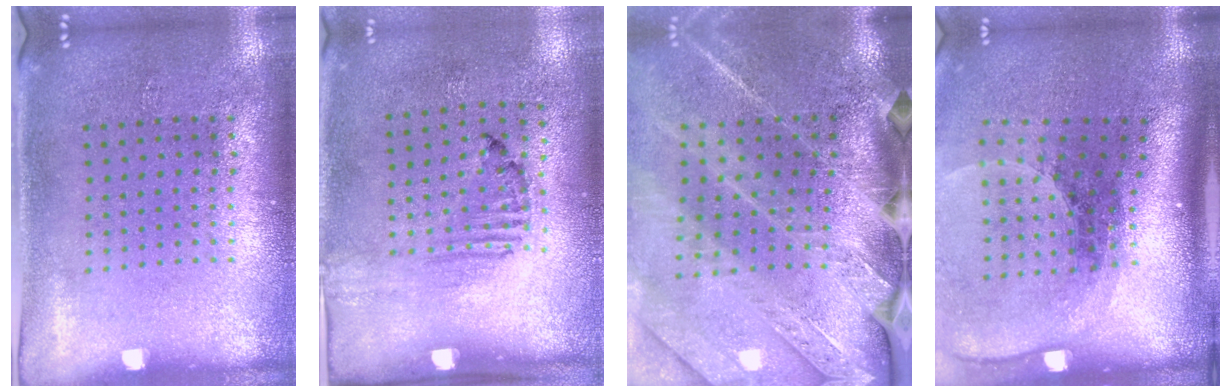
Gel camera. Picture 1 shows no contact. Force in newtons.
{"total": 1.6, "press": 1.1, "slide": 1.2}
{"total": 3.8, "press": 3.2, "slide": 2.1}
{"total": 2.6, "press": 1.8, "slide": 1.8}